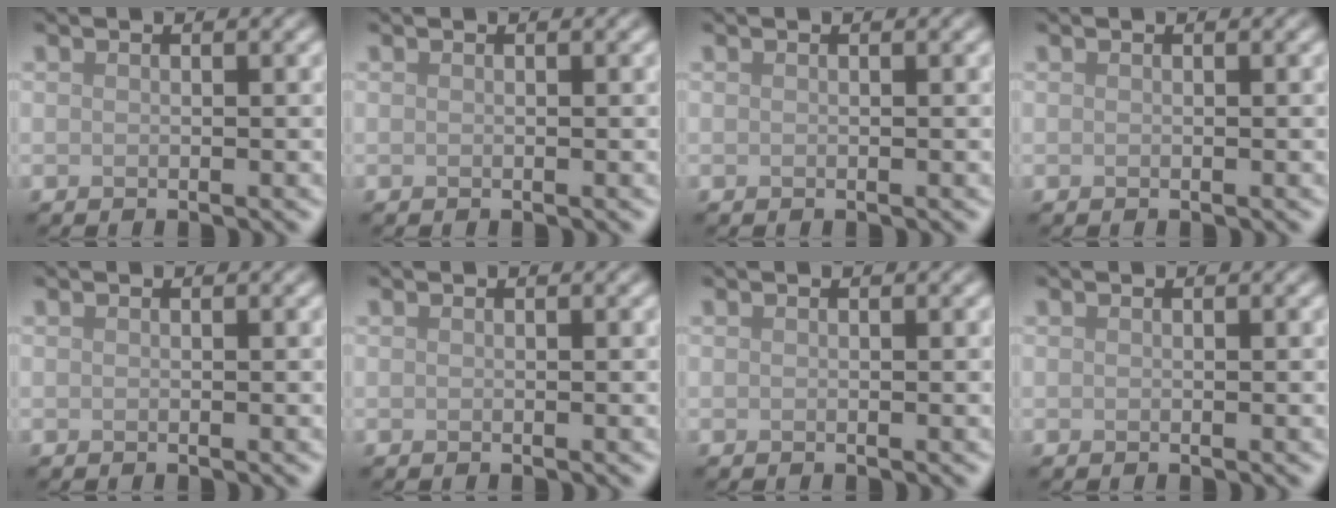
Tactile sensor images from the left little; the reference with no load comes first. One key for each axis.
{"total": 0.0}
{"total": 0.0}
{"total": 0.0}
{"total": 0.0}
{"total": 0.0}
{"total": 0.0}
{"total": 0.0}